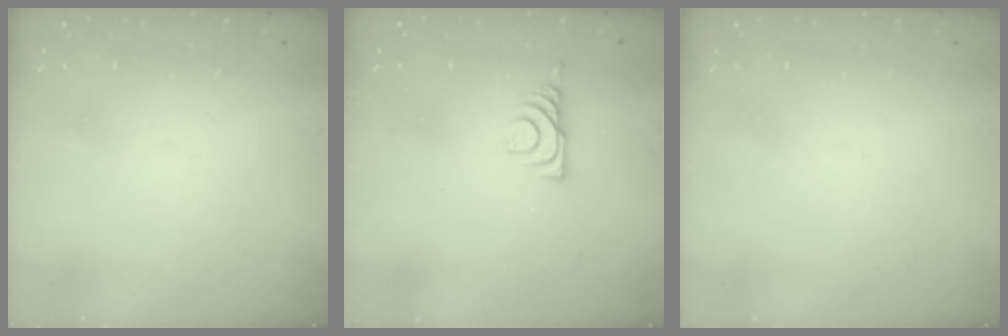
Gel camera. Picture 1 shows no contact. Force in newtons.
{"total": 5.8, "press": 5.7, "slide": 0.8}
{"total": 1.5, "press": 1.5, "slide": 0.1}